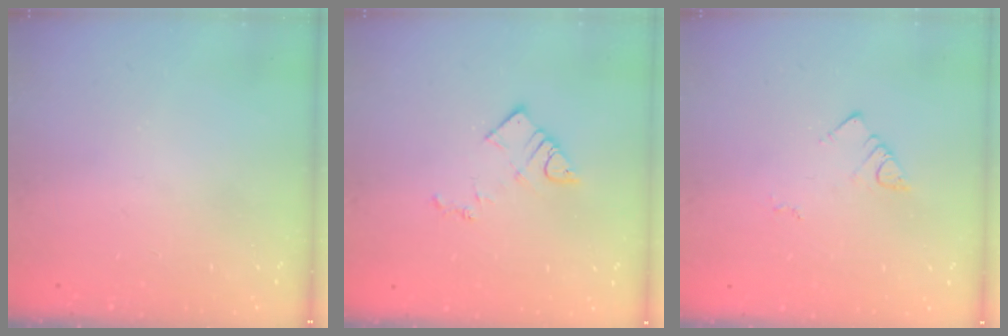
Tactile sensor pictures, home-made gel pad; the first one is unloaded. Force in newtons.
{"total": 6.2, "press": 6.1, "slide": 0.6}
{"total": 3.5, "press": 3.5, "slide": 0.6}